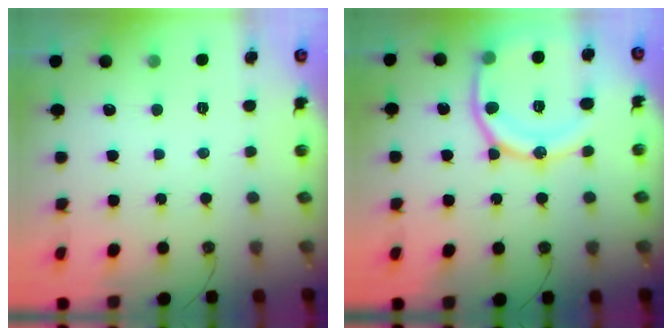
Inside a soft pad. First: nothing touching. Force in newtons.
{"total": 18.0, "press": 17.9, "slide": 2.1}